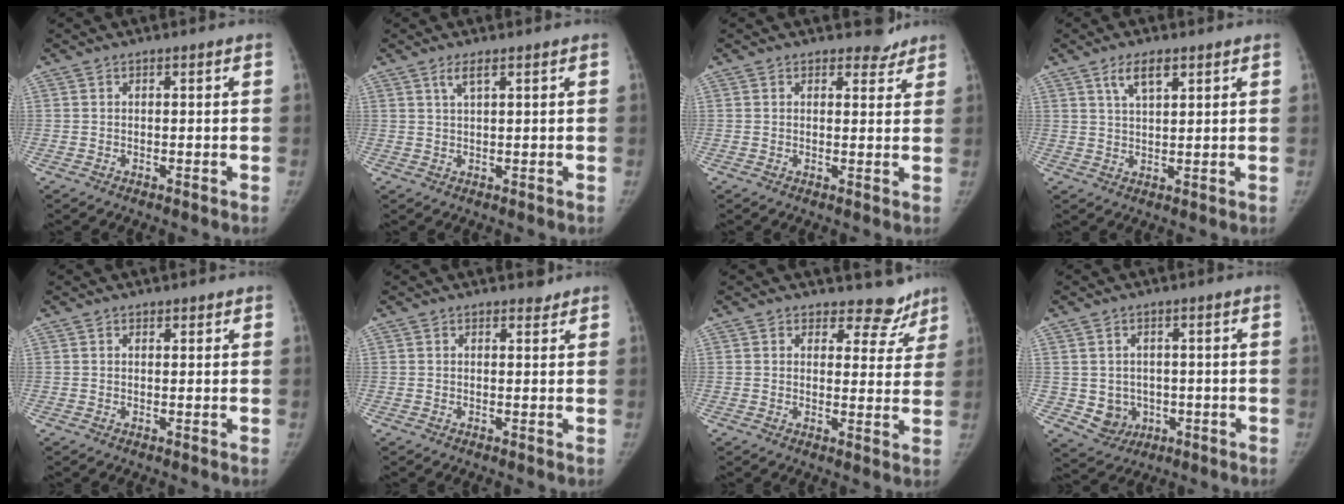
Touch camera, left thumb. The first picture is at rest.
{"total": 2.1, "force": [1.2, 0.3, 1.6], "torque": [-0.038, -0.003, 0.027]}
{"total": 2.9, "force": [2.5, 1.5, 0.1], "torque": [0.019, -0.020, 0.025]}
{"total": 4.7, "force": [2.7, 1.8, 3.3], "torque": [-0.055, -0.011, 0.053]}
{"total": 0.7, "force": [0.5, 0.5, 0.1], "torque": [0.007, -0.004, 0.003]}
{"total": 1.2, "force": [1.0, 0.6, 0.0], "torque": [0.008, -0.008, 0.010]}
{"total": 7.0, "force": [5.9, 3.8, 0.3], "torque": [0.040, -0.042, 0.060]}
{"total": 5.9, "force": [-1.0, 5.4, 2.1], "torque": [-0.009, 0.004, -0.002]}